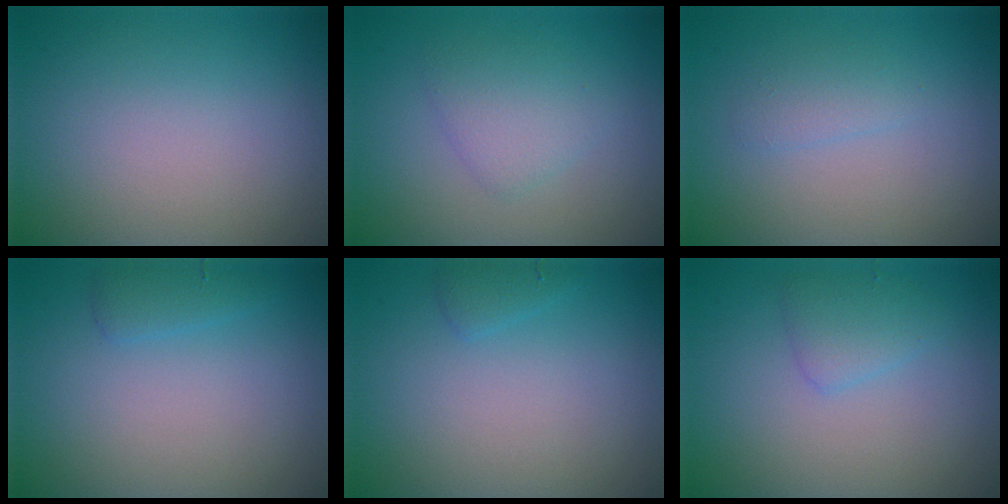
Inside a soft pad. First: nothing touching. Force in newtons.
{"total": 2.4, "press": 2.4, "slide": 0.1}
{"total": 1.2, "press": 1.2, "slide": 0.1}
{"total": 1.3, "press": 1.3, "slide": 0.1}
{"total": 1.0, "press": 1.0, "slide": 0.1}
{"total": 1.8, "press": 1.8, "slide": 0.1}